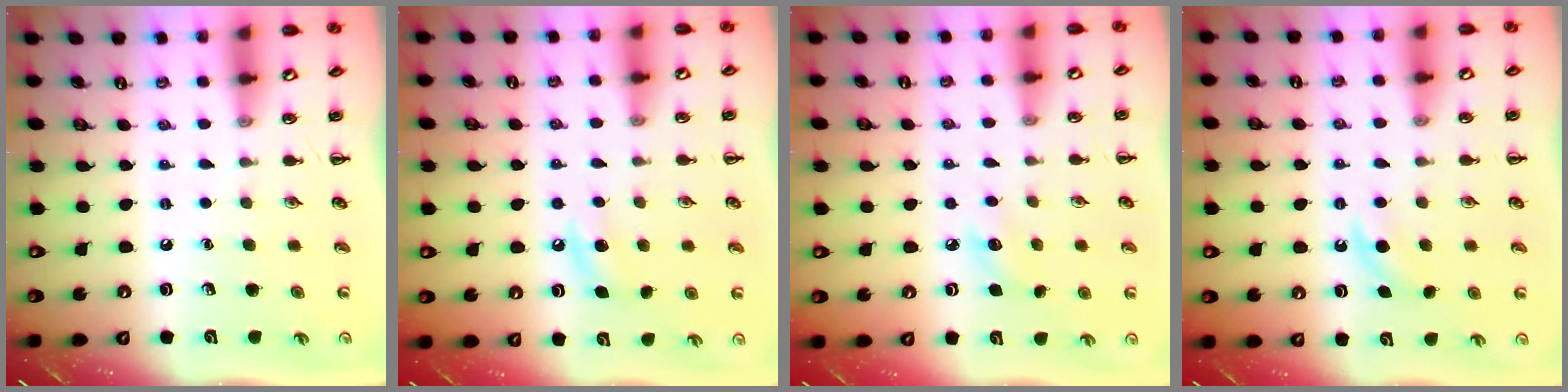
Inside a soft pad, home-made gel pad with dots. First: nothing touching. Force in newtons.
{"total": 6.3, "press": 6.1, "slide": 1.5}
{"total": 5.8, "press": 5.6, "slide": 1.5}
{"total": 4.6, "press": 4.4, "slide": 1.4}